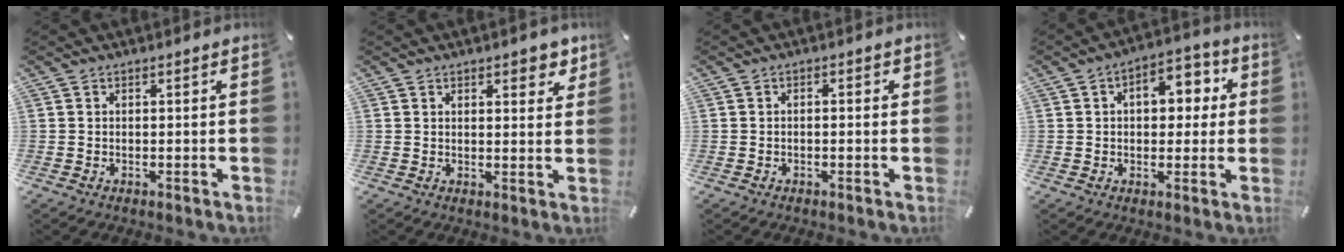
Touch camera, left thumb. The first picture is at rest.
{"total": 4.1, "force": [2.7, 2.1, 2.2], "torque": [-0.018, -0.012, 0.043]}
{"total": 1.3, "force": [-0.6, 0.4, 1.1], "torque": [-0.020, 0.001, -0.011]}
{"total": 8.7, "force": [1.4, 6.0, 6.2], "torque": [-0.078, 0.002, 0.016]}